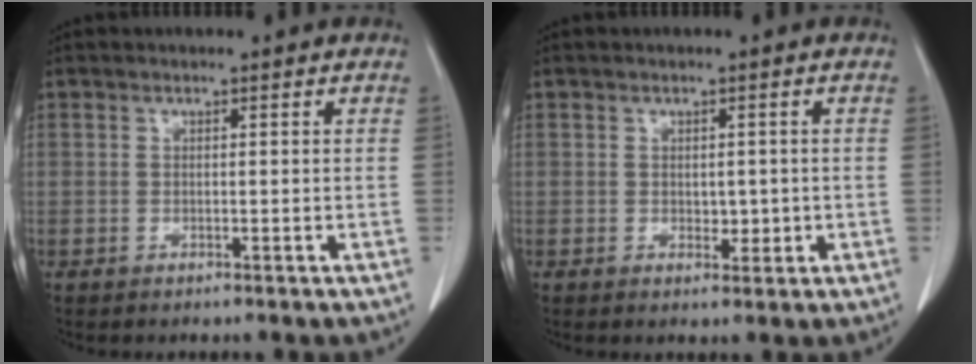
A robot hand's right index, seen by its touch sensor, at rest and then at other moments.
{"total": 2.1, "force": [-0.1, 1.3, 1.7], "torque": [-0.023, -0.002, 0.004]}